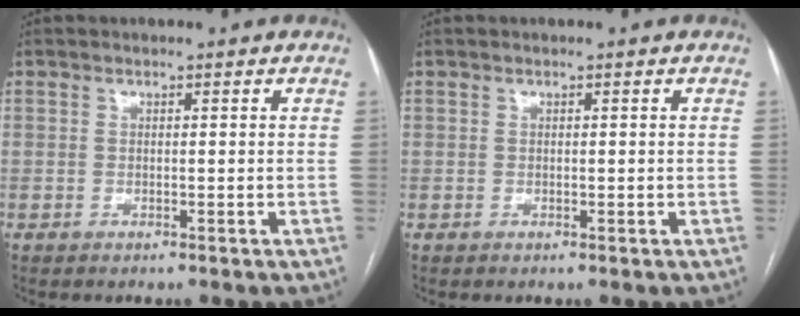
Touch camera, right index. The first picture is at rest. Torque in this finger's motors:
{"motor_torque": [-0.16, 0.14, -0.02, 0.00]}